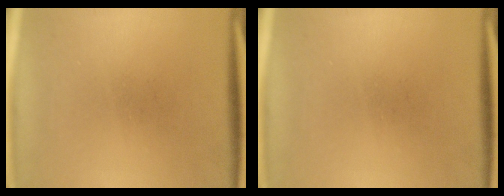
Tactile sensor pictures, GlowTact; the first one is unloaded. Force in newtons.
{"total": 0.0}